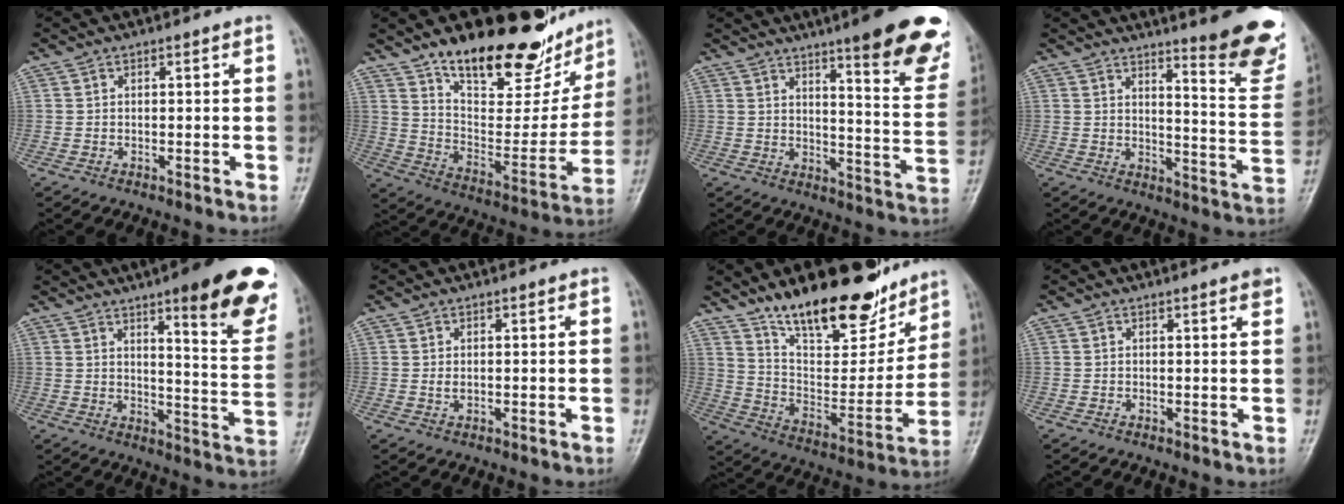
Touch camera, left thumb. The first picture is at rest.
{"total": 26.0, "force": [18.2, 10.6, 15.2], "torque": [-0.174, -0.080, 0.285]}
{"total": 20.4, "force": [13.3, 3.5, 15.1], "torque": [-0.161, -0.070, 0.171]}
{"total": 17.1, "force": [12.5, 2.8, 11.3], "torque": [-0.110, -0.105, 0.155]}
{"total": 20.7, "force": [12.0, 4.3, 16.3], "torque": [-0.176, -0.062, 0.155]}
{"total": 1.4, "force": [0.4, 0.8, 1.1], "torque": [-0.016, -0.001, 0.010]}
{"total": 23.4, "force": [17.2, 8.9, 13.2], "torque": [-0.156, -0.089, 0.281]}
{"total": 1.6, "force": [1.0, 0.1, 1.2], "torque": [-0.016, -0.004, 0.011]}